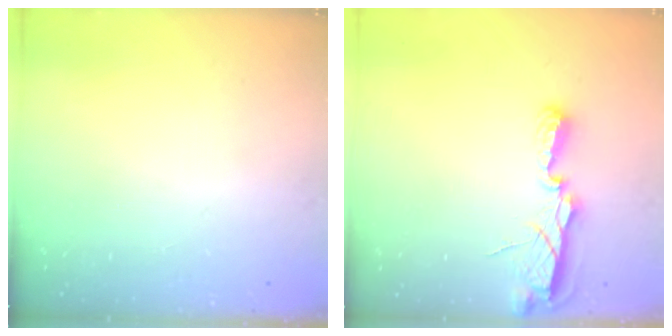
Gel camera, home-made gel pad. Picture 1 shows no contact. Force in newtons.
{"total": 7.3, "press": 7.3, "slide": 0.5}